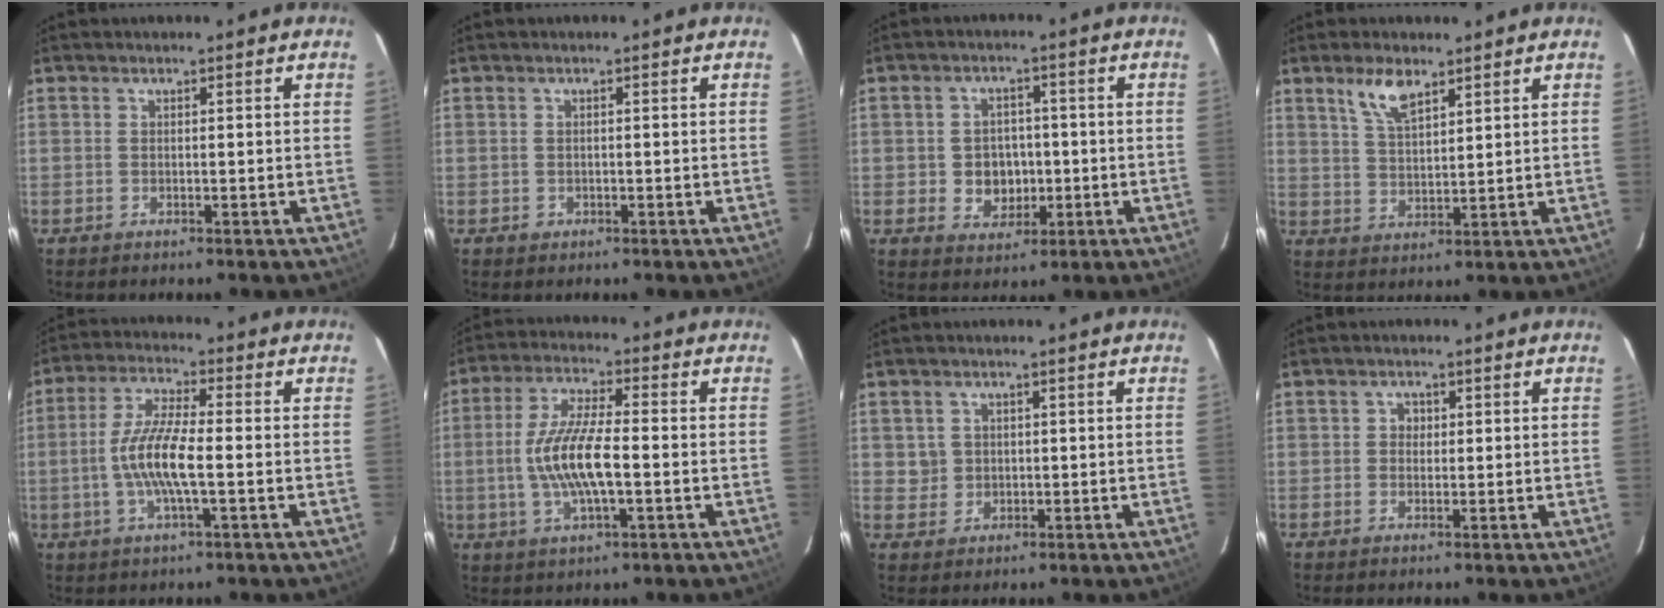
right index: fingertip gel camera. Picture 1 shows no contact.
{"total": 0.6, "force": [-0.4, 0.4, 0.2], "torque": [0.000, -0.002, -0.004]}
{"total": 6.1, "force": [-0.8, 5.4, 2.7], "torque": [-0.060, 0.011, -0.002]}
{"total": 6.2, "force": [4.2, 2.1, 4.0], "torque": [-0.076, 0.002, 0.085]}
{"total": 9.6, "force": [-1.7, 1.3, 9.3], "torque": [-0.190, -0.001, -0.036]}
{"total": 11.2, "force": [-1.6, 2.6, 10.8], "torque": [-0.218, -0.002, -0.032]}
{"total": 3.0, "force": [0.5, 3.0, 0.2], "torque": [0.001, 0.011, 0.012]}
{"total": 1.4, "force": [0.1, 1.3, 0.4], "torque": [-0.003, 0.004, -0.002]}